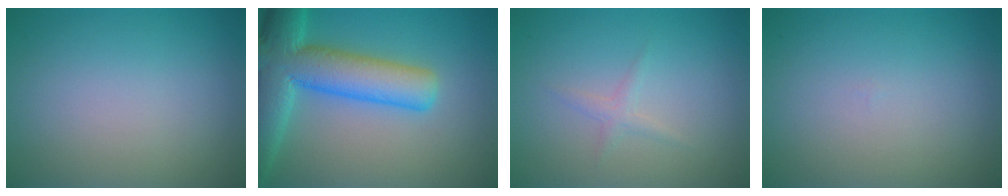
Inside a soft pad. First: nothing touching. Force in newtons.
{"total": 9.7, "press": 9.7, "slide": 0.6}
{"total": 1.0, "press": 1.0, "slide": 0.1}
{"total": 0.0}